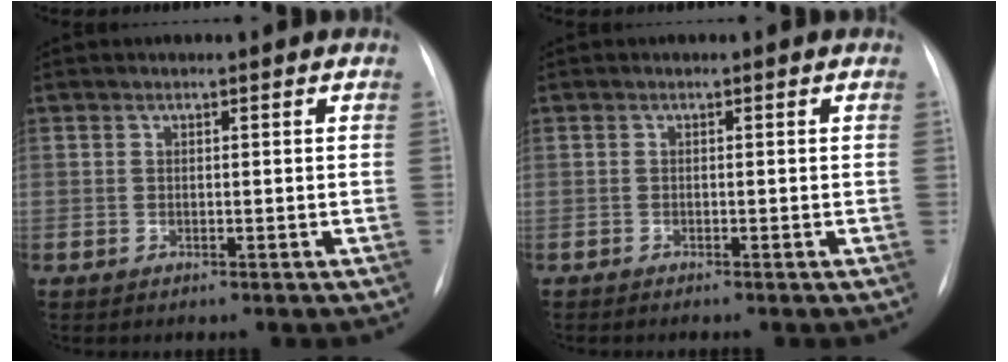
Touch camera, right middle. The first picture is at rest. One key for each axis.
{"total": 0.9, "fx": -0.8, "fy": 0.1, "fz": 0.3, "tx": -0.005, "ty": -0.001, "tz": -0.012}